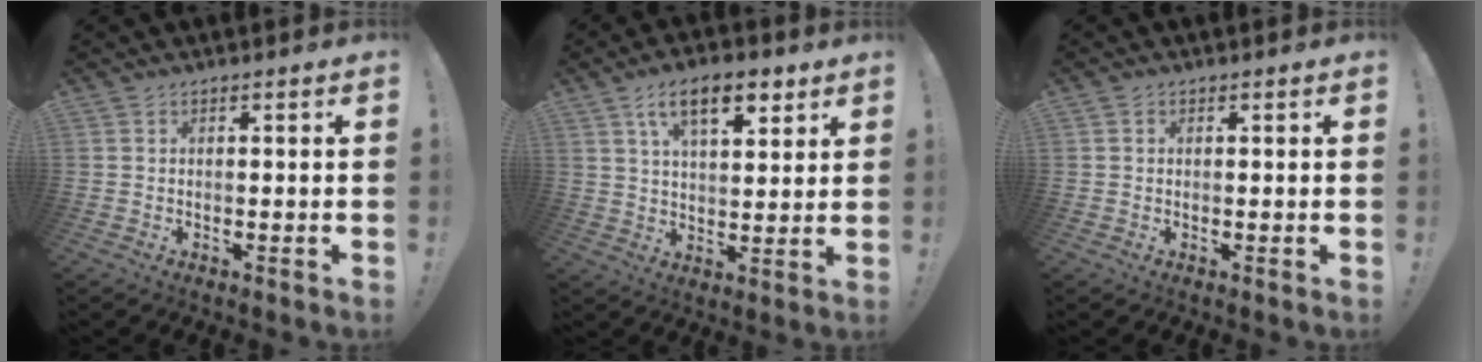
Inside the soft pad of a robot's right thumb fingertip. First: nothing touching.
{"total": 12.4, "force": [6.7, 5.5, 8.9], "torque": [-0.135, -0.014, 0.115]}
{"total": 0.7, "force": [0.1, 0.6, 0.0], "torque": [0.004, 0.001, 0.001]}